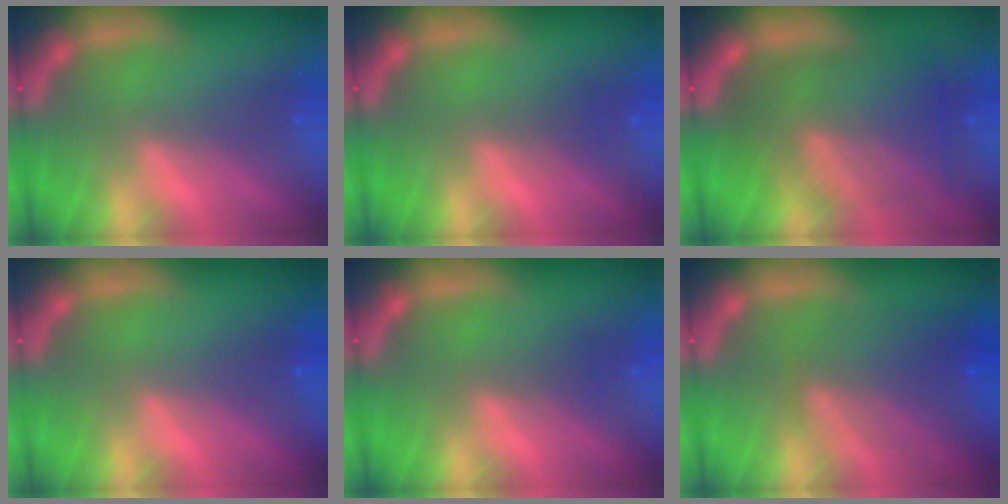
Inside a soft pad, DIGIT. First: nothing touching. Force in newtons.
{"total": 1.0}
{"total": 9.0}
{"total": 0.0}
{"total": 1.0}
{"total": 5.5}